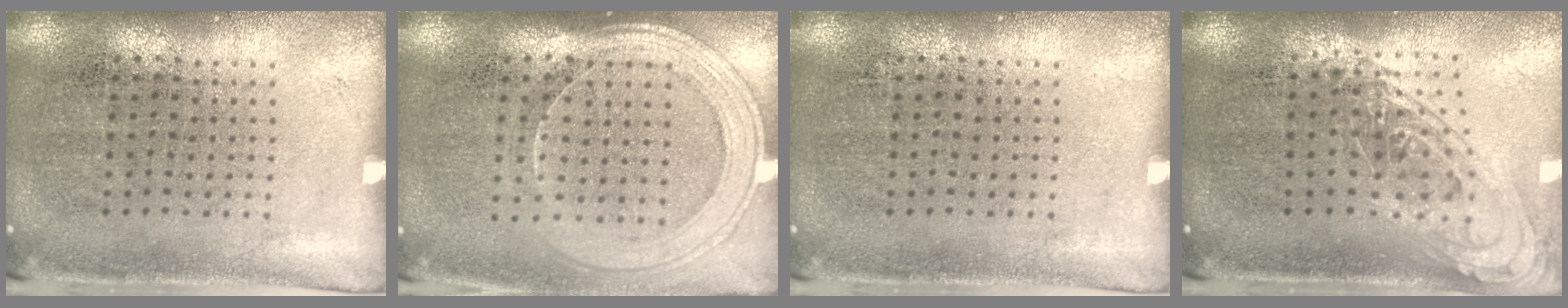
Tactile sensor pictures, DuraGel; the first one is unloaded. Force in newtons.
{"total": 1.8, "press": 1.6, "slide": 0.7}
{"total": 0.0}
{"total": 1.1, "press": 1.0, "slide": 0.4}